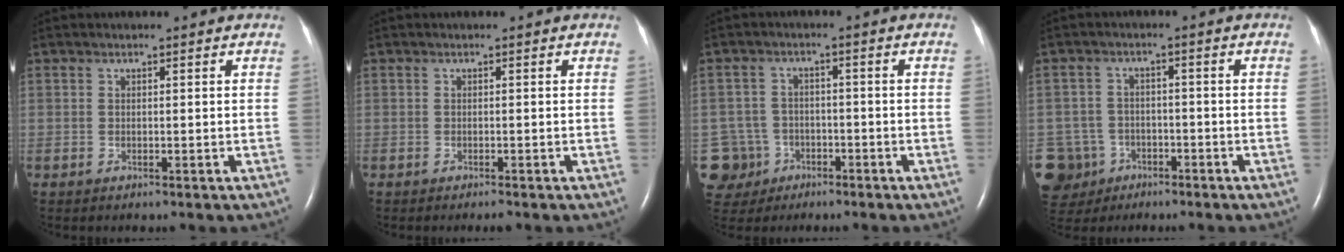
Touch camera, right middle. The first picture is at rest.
{"total": 0.7, "force": [-0.6, 0.0, 0.4], "torque": [-0.011, -0.002, -0.006]}
{"total": 7.3, "force": [-3.2, 6.5, 0.3], "torque": [-0.021, 0.009, -0.047]}
{"total": 10.3, "force": [-5.0, 8.9, 1.8], "torque": [-0.066, 0.013, -0.075]}